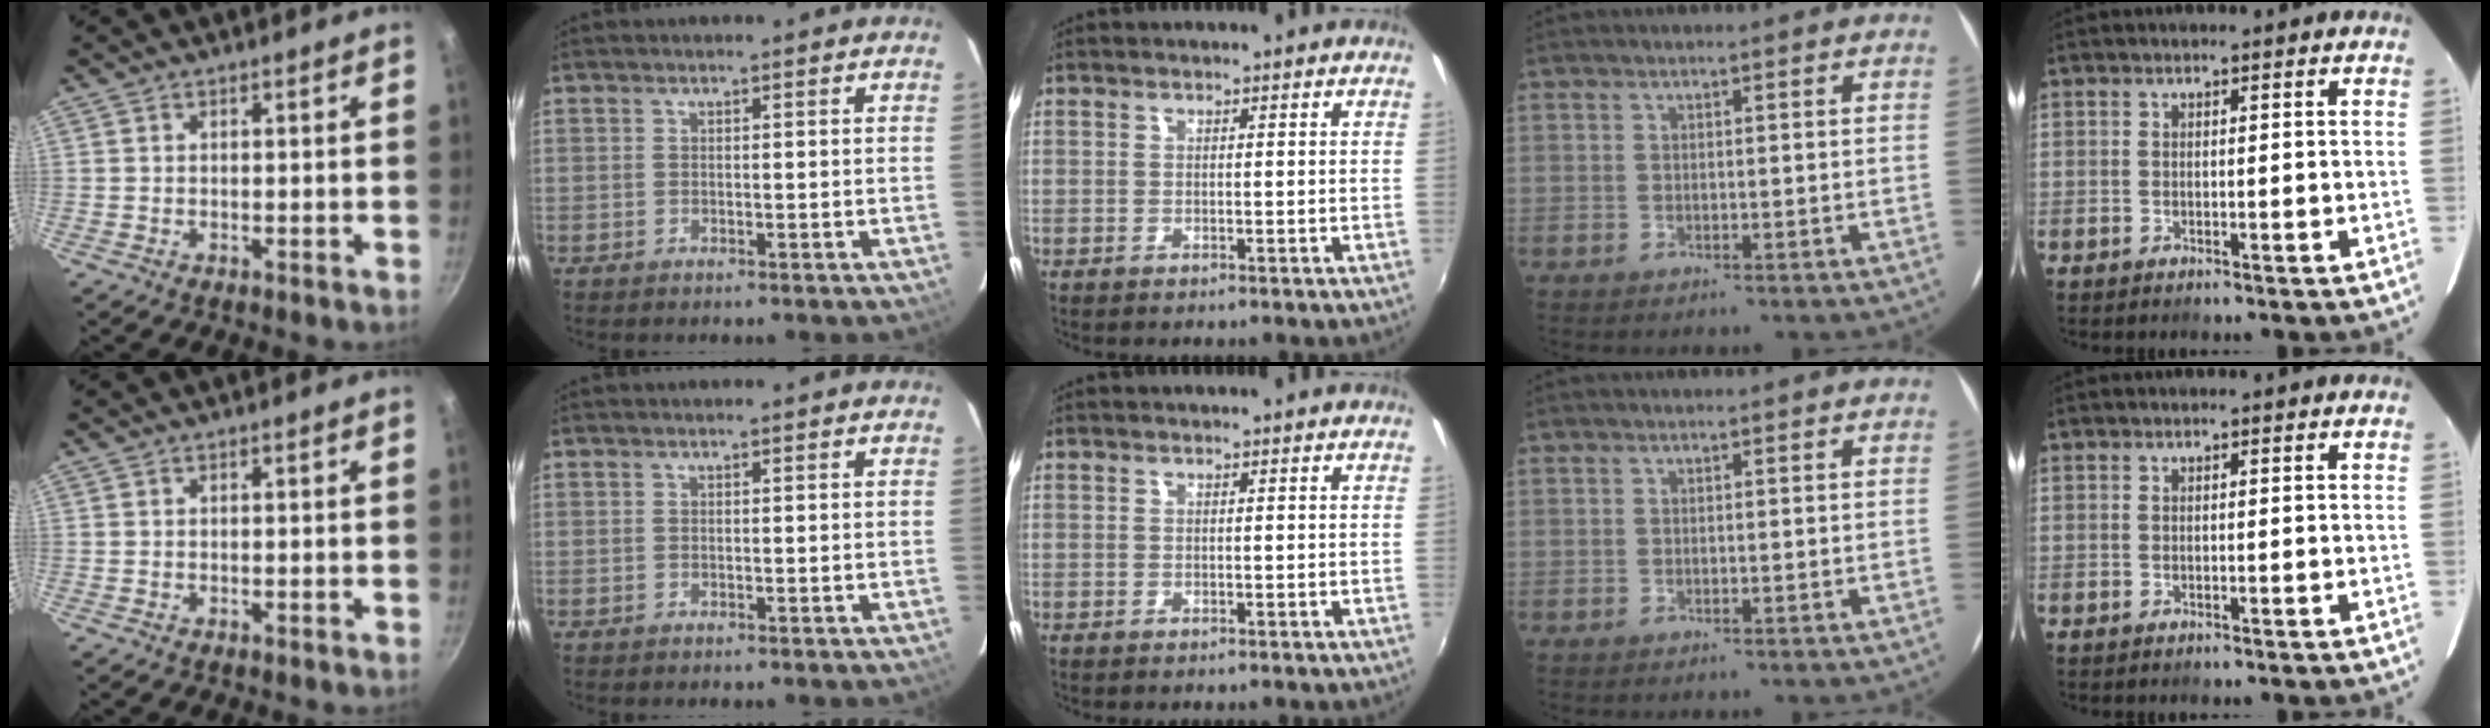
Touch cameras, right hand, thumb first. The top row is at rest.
{}